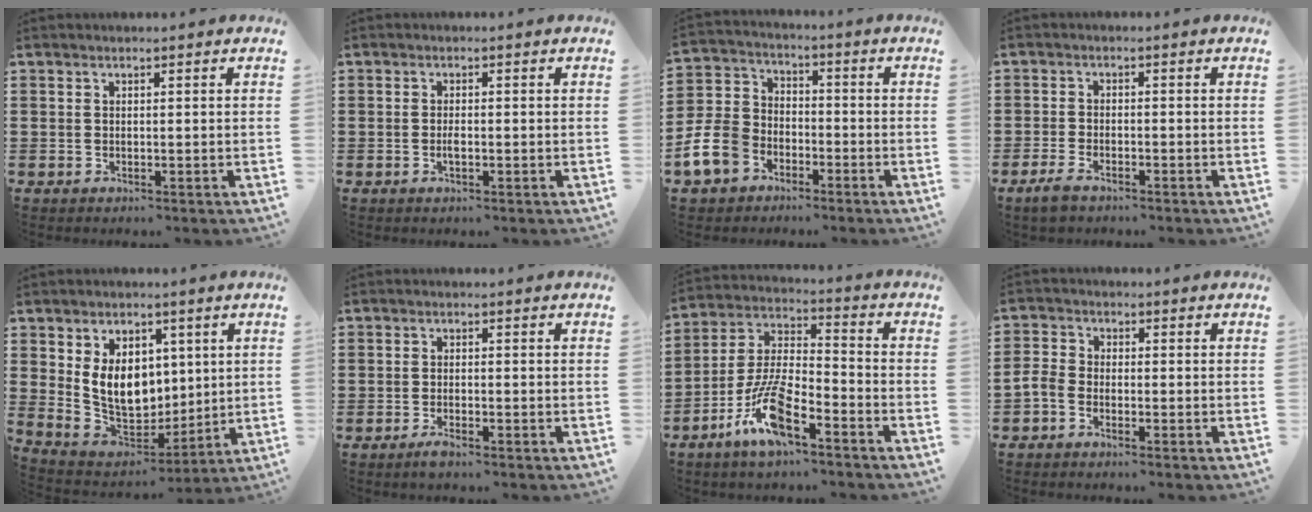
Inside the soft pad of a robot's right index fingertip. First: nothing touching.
{"total": 1.3, "force": [-0.3, 0.4, 1.2], "torque": [-0.024, 0.000, -0.005]}
{"total": 8.8, "force": [-4.9, 6.4, 3.4], "torque": [-0.116, 0.021, -0.105]}
{"total": 2.1, "force": [-1.8, 0.7, 0.9], "torque": [-0.025, 0.005, -0.038]}
{"total": 9.6, "force": [2.1, 7.3, 5.9], "torque": [-0.122, 0.003, 0.040]}
{"total": 1.7, "force": [-1.3, 0.0, 1.0], "torque": [-0.027, -0.008, -0.024]}
{"total": 10.3, "force": [-6.5, 2.6, 7.5], "torque": [-0.174, -0.006, -0.127]}
{"total": 2.3, "force": [-2.0, 0.7, 0.8], "torque": [-0.031, -0.001, -0.045]}